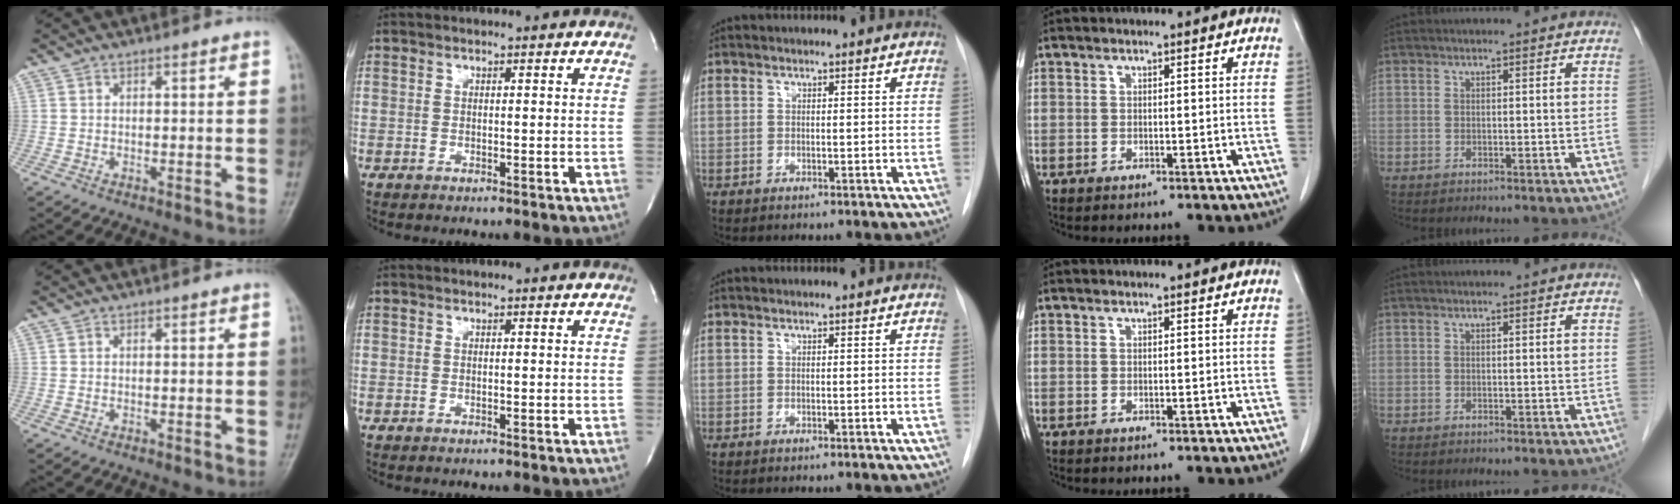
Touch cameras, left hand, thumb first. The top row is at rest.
{}